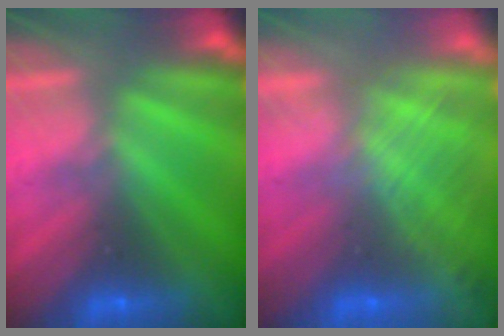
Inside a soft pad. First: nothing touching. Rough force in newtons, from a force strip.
{"total": 2.9}